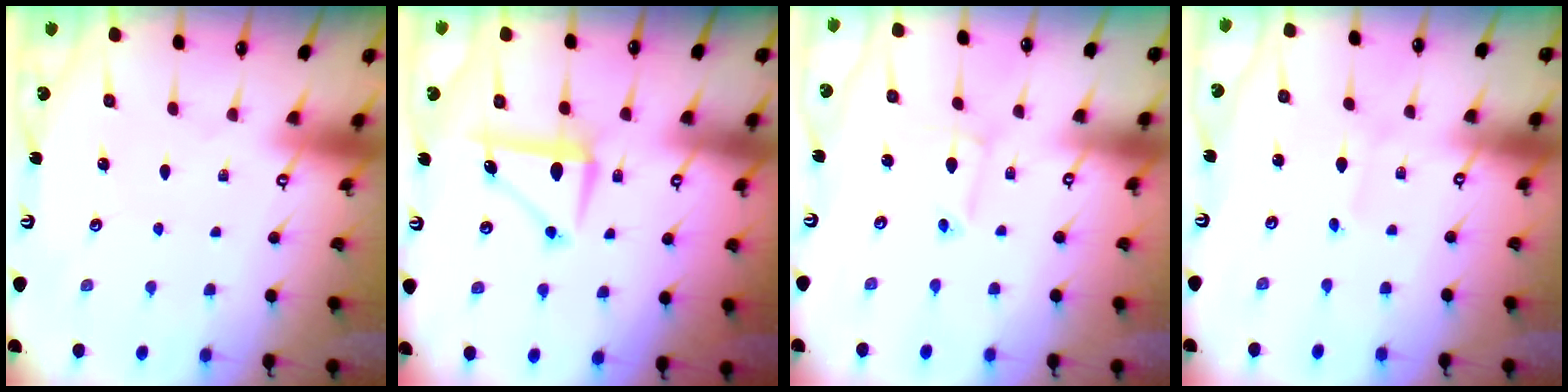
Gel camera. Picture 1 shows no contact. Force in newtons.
{"total": 7.9, "press": 7.9, "slide": 1.0}
{"total": 5.4, "press": 5.4, "slide": 0.4}
{"total": 0.7, "press": 0.7, "slide": 0.0}